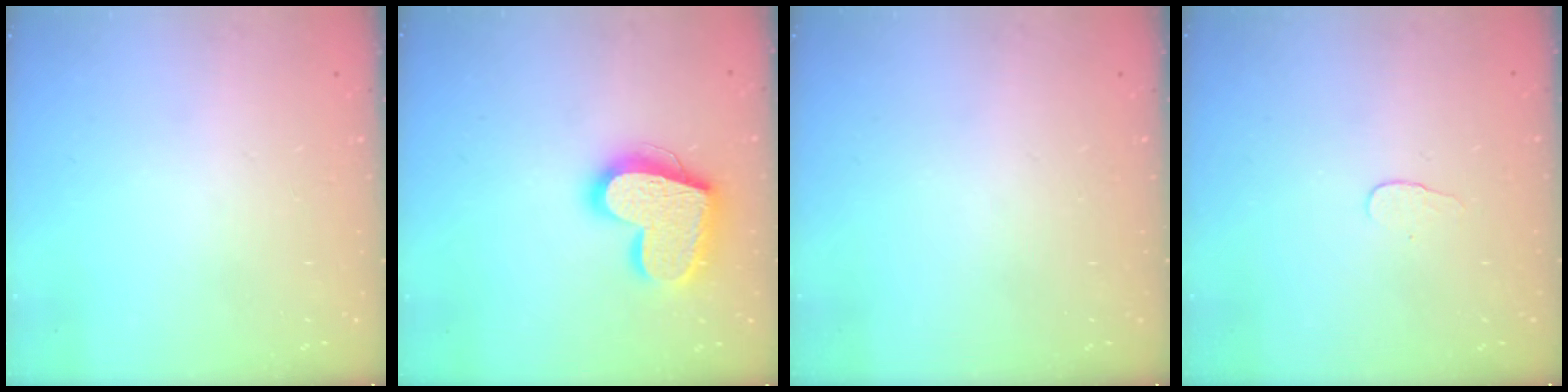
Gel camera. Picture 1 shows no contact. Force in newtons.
{"total": 19.5, "press": 19.4, "slide": 1.6}
{"total": 0.0}
{"total": 3.1, "press": 3.1, "slide": 0.3}